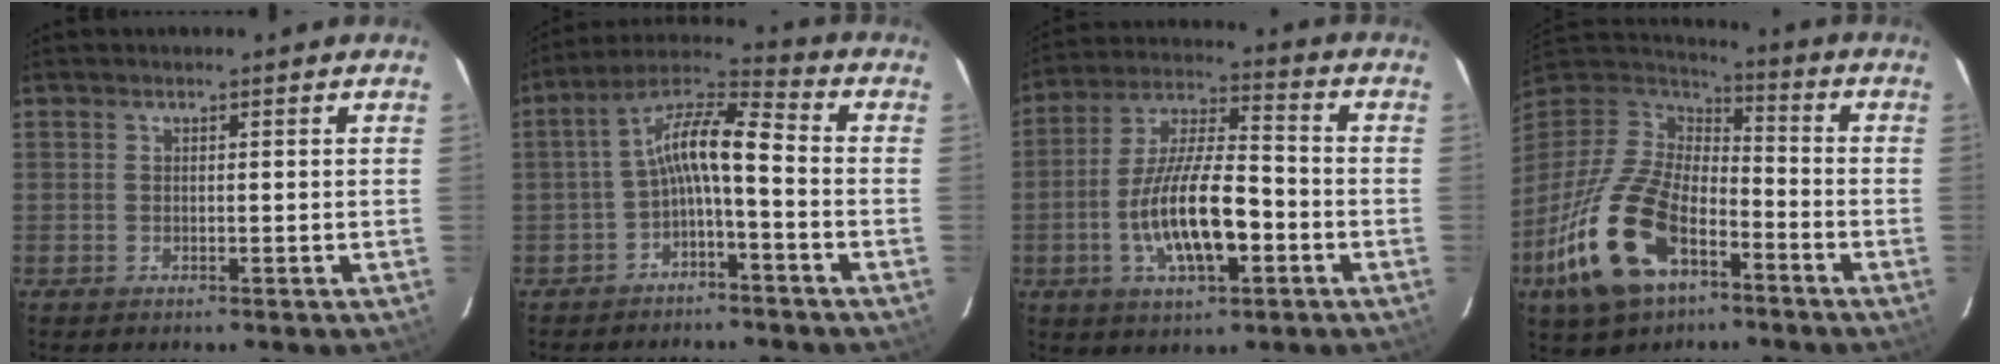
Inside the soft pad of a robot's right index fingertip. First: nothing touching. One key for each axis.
{"total": 8.6, "fx": -2.6, "fy": 2.1, "fz": 7.9, "tx": -0.170, "ty": 0.023, "tz": -0.051}
{"total": 14.9, "fx": -4.6, "fy": 4.9, "fz": 13.3, "tx": -0.261, "ty": 0.000, "tz": -0.079}
{"total": 22.1, "fx": -10.8, "fy": 11.7, "fz": 15.4, "tx": -0.338, "ty": -0.023, "tz": -0.195}